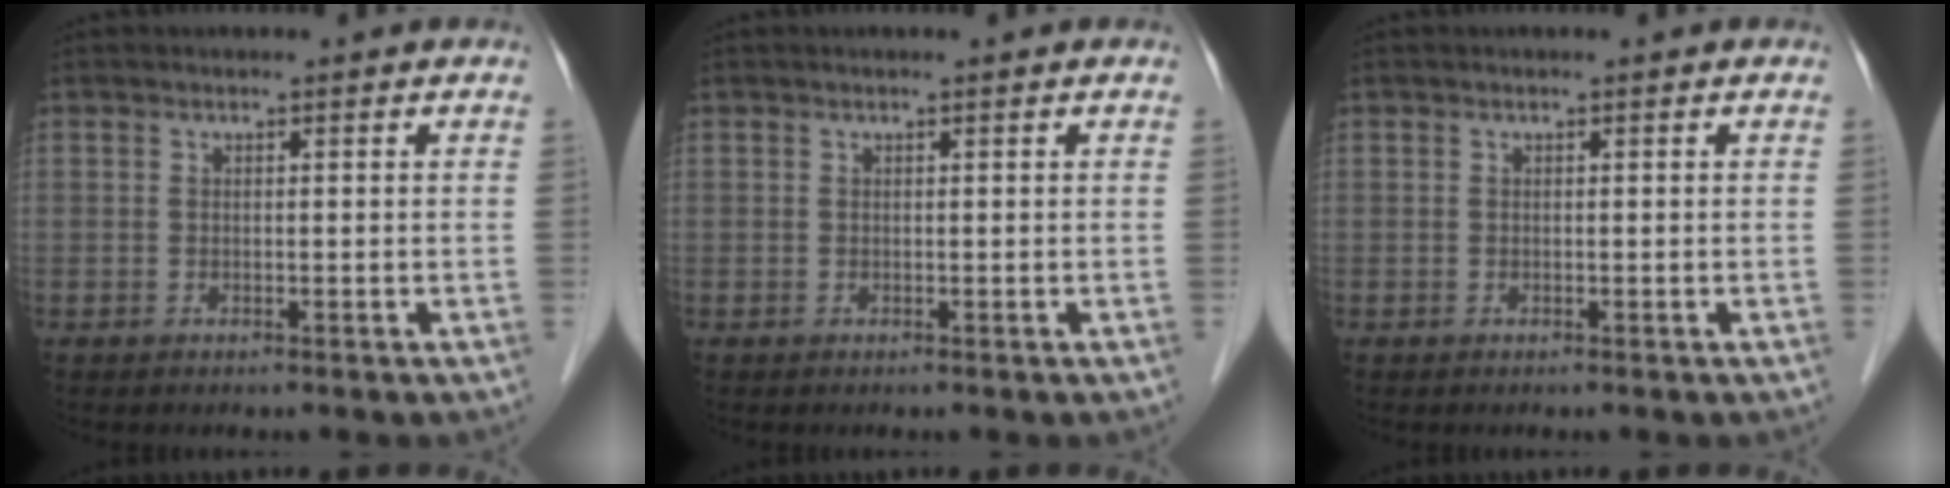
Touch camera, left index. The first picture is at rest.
{"total": 0.0}
{"total": 0.0}